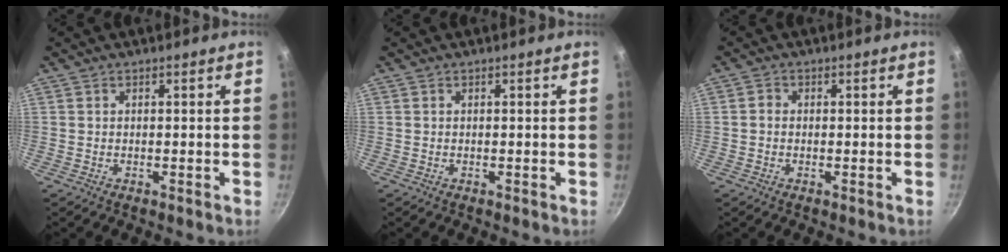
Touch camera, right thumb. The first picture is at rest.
{"total": 0.0}
{"total": 1.4, "force": [-0.2, 1.3, 0.6], "torque": [-0.009, 0.008, -0.005]}